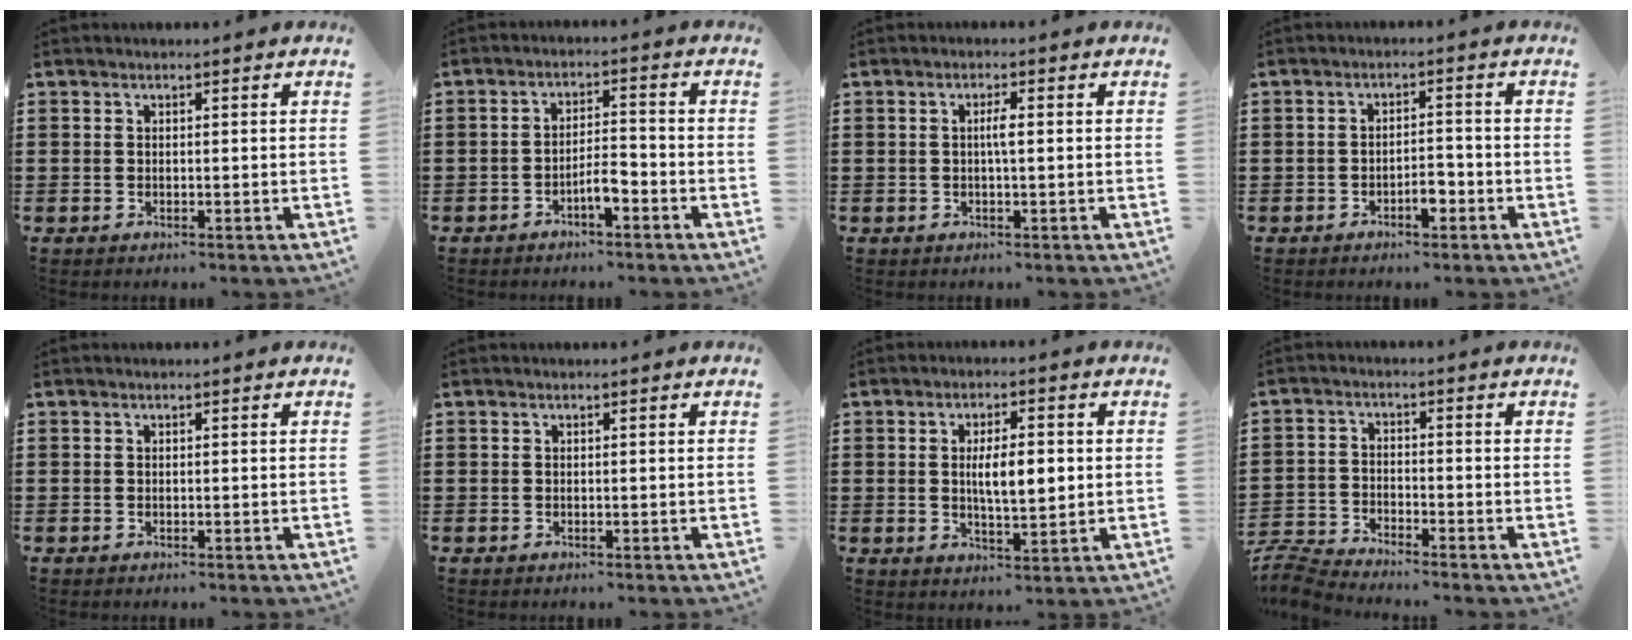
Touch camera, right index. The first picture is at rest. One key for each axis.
{"total": 3.7, "fx": -2.2, "fy": 1.0, "fz": 2.8, "tx": -0.056, "ty": 0.006, "tz": -0.044}
{"total": 1.9, "fx": 0.1, "fy": 0.1, "fz": 1.9, "tx": -0.036, "ty": -0.001, "tz": -0.001}
{"total": 3.1, "fx": -1.8, "fy": 1.2, "fz": 2.2, "tx": -0.039, "ty": 0.006, "tz": -0.035}
{"total": 0.0}
{"total": 0.0}
{"total": 6.1, "fx": 0.4, "fy": 2.1, "fz": 5.7, "tx": -0.098, "ty": 0.003, "tz": 0.003}
{"total": 4.2, "fx": -4.2, "fy": 0.1, "fz": 0.6, "tx": -0.042, "ty": -0.012, "tz": -0.094}